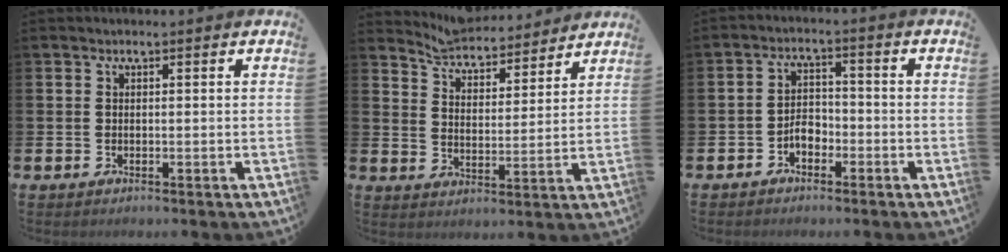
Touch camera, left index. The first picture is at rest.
{"total": 5.9, "force": [5.8, 1.4, 0.5], "torque": [-0.041, -0.045, 0.101]}
{"total": 3.0, "force": [-1.9, 1.8, 1.5], "torque": [-0.038, 0.014, -0.039]}